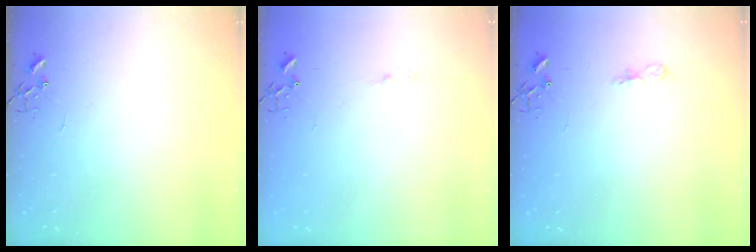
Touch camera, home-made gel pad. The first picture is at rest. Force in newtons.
{"total": 3.4, "press": 3.4, "slide": 0.5}
{"total": 6.2, "press": 6.2, "slide": 0.8}